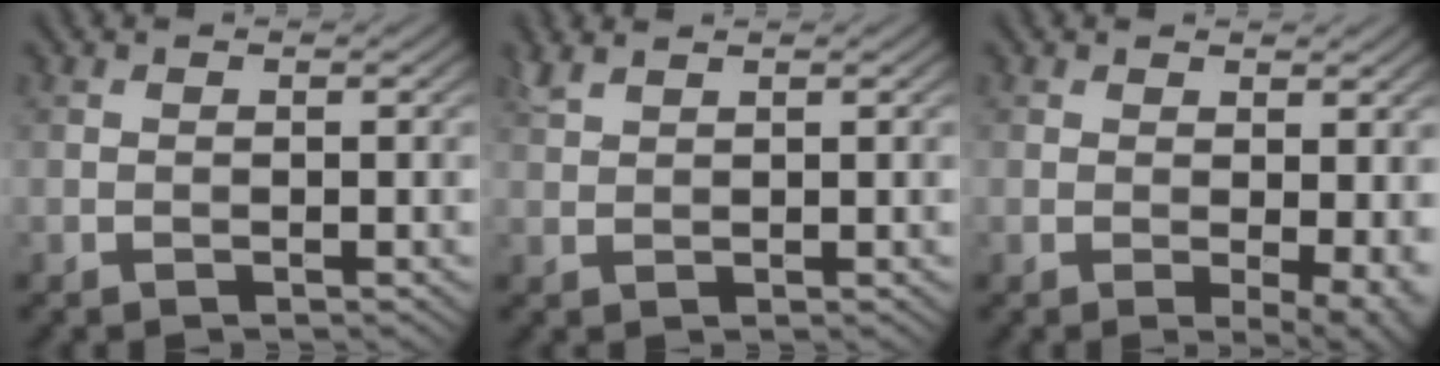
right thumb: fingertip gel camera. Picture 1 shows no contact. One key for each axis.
{"total": 1.6, "fx": 1.4, "fy": 0.2, "fz": 0.8, "tx": -0.028, "ty": 0.009, "tz": 0.037}
{"total": 3.7, "fx": 0.2, "fy": 1.4, "fz": 3.4, "tx": -0.045, "ty": -0.005, "tz": 0.003}